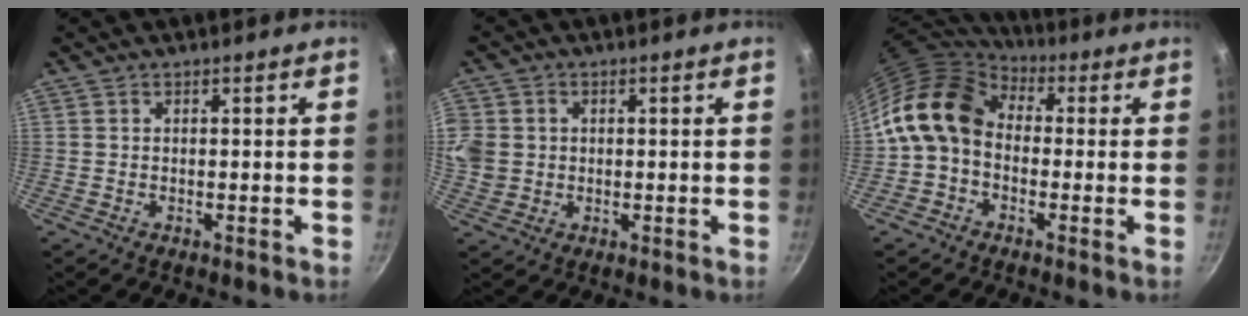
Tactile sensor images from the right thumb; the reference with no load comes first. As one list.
[{"total": 10.2, "force": [0.8, 9.1, 4.5], "torque": [-0.115, 0.008, 0.017]}, {"total": 12.4, "force": [0.3, 9.5, 8.0], "torque": [-0.126, 0.031, -0.018]}]